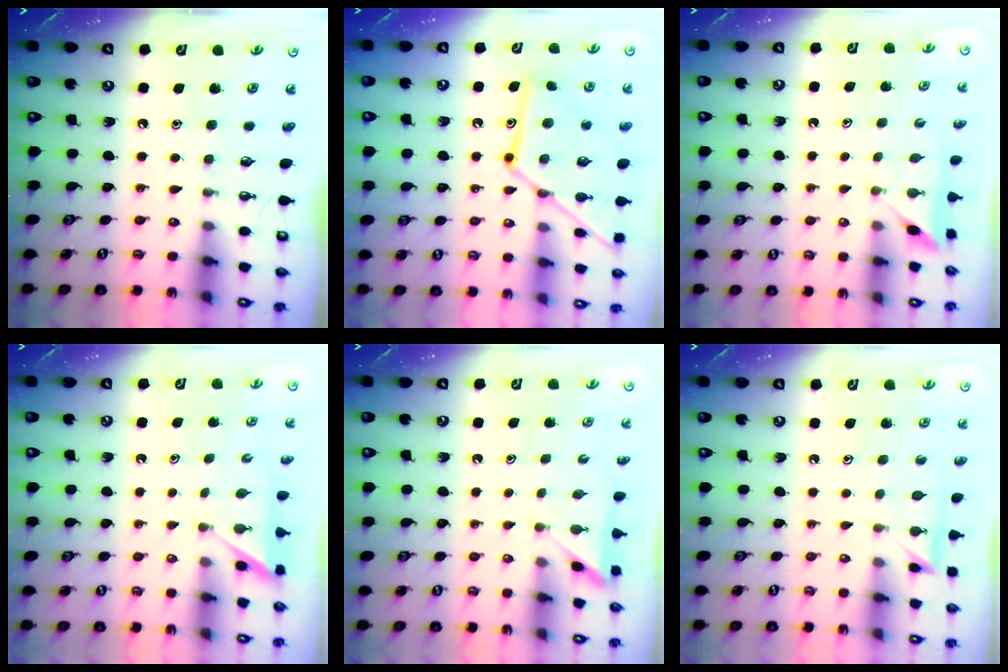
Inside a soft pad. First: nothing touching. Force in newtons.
{"total": 14.2, "press": 14.1, "slide": 0.9}
{"total": 2.1, "press": 2.1, "slide": 0.2}
{"total": 1.9, "press": 1.9, "slide": 0.2}
{"total": 3.0, "press": 3.0, "slide": 0.3}
{"total": 2.9, "press": 2.9, "slide": 0.3}